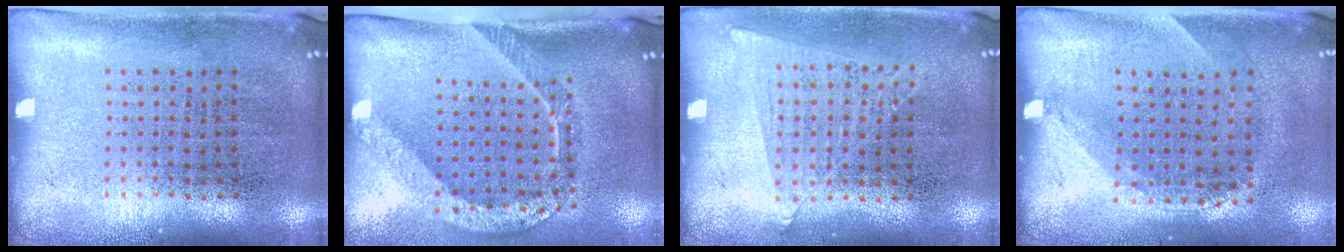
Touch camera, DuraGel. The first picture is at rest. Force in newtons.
{"total": 2.3, "press": 1.5, "slide": 1.7}
{"total": 0.7, "press": 0.5, "slide": 0.5}
{"total": 1.3, "press": 0.9, "slide": 0.9}